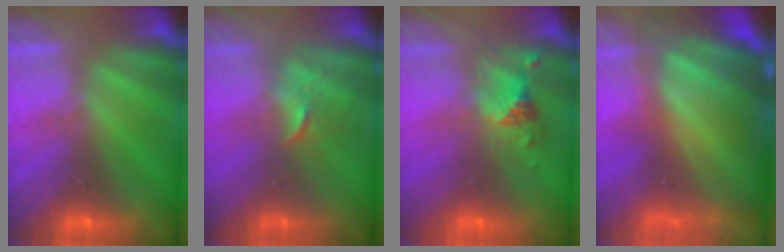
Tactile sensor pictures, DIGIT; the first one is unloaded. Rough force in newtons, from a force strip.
{"total": 2.5}
{"total": 2.5}
{"total": 11.6}